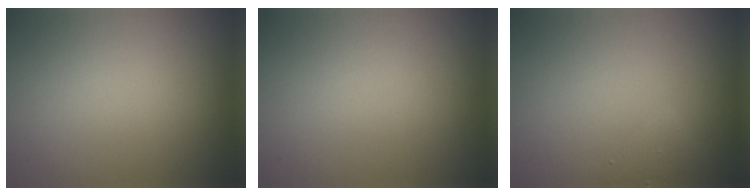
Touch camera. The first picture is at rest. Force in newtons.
{"total": 0.0}
{"total": 1.1, "press": 1.1, "slide": 0.0}